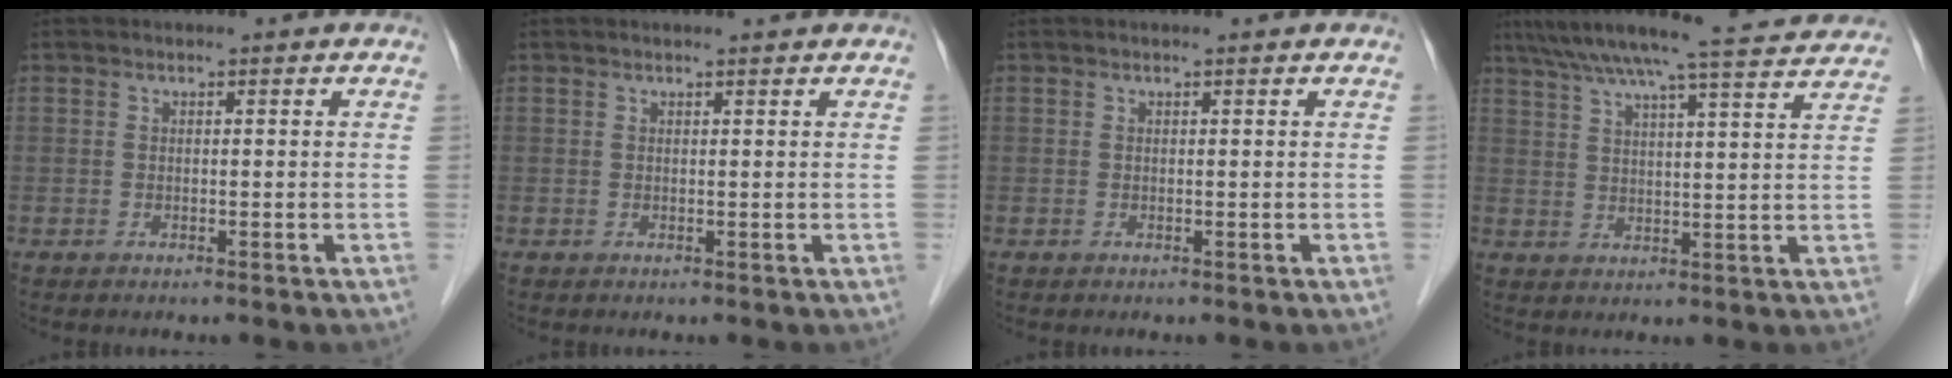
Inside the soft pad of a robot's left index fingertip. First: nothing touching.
{"total": 1.7, "force": [1.6, 0.0, 0.6], "torque": [-0.009, 0.010, 0.024]}
{"total": 0.5, "force": [0.5, 0.0, 0.2], "torque": [-0.007, 0.006, 0.008]}
{"total": 18.7, "force": [16.9, 0.3, 8.0], "torque": [-0.137, 0.018, 0.226]}